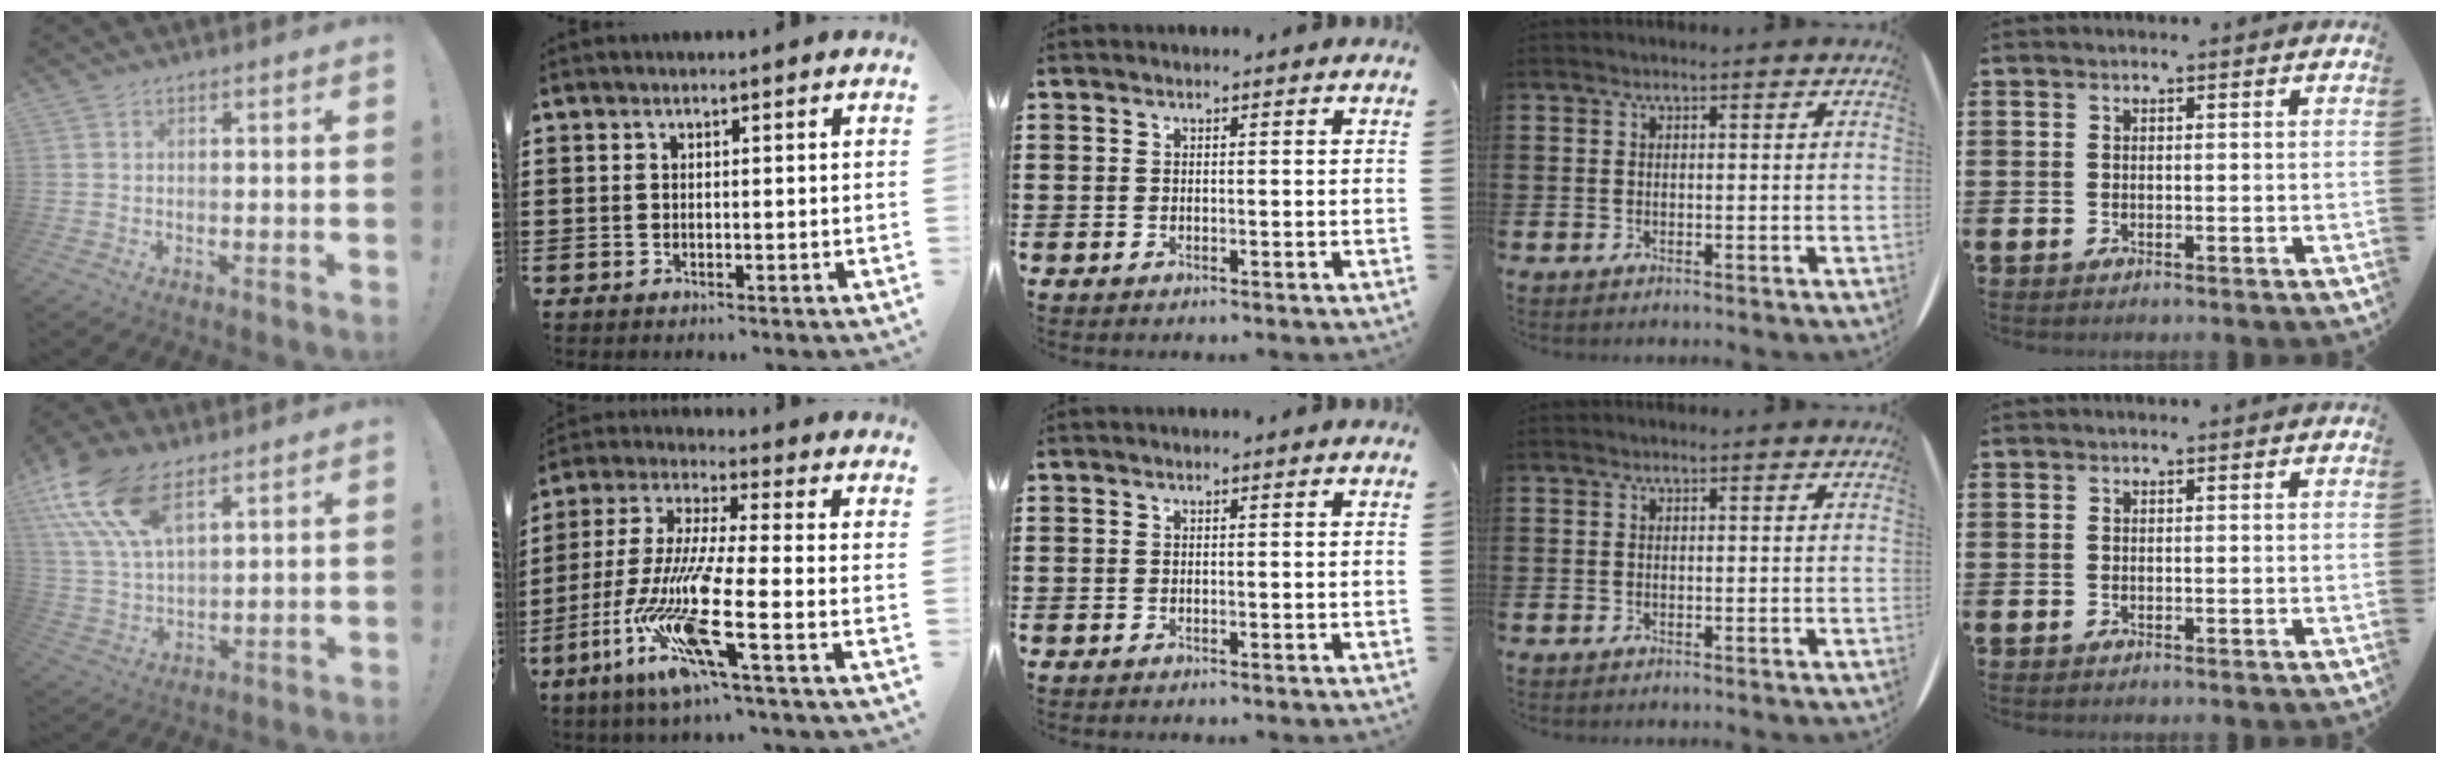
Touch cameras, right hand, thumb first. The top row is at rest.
{"thumb": {"total": 16.0, "force": [9.6, 7.9, 10.1], "torque": [-0.211, -0.038, 0.177]}, "index": {"total": 13.7, "force": [-6.8, 1.5, 11.8], "torque": [-0.272, -0.027, -0.138]}}